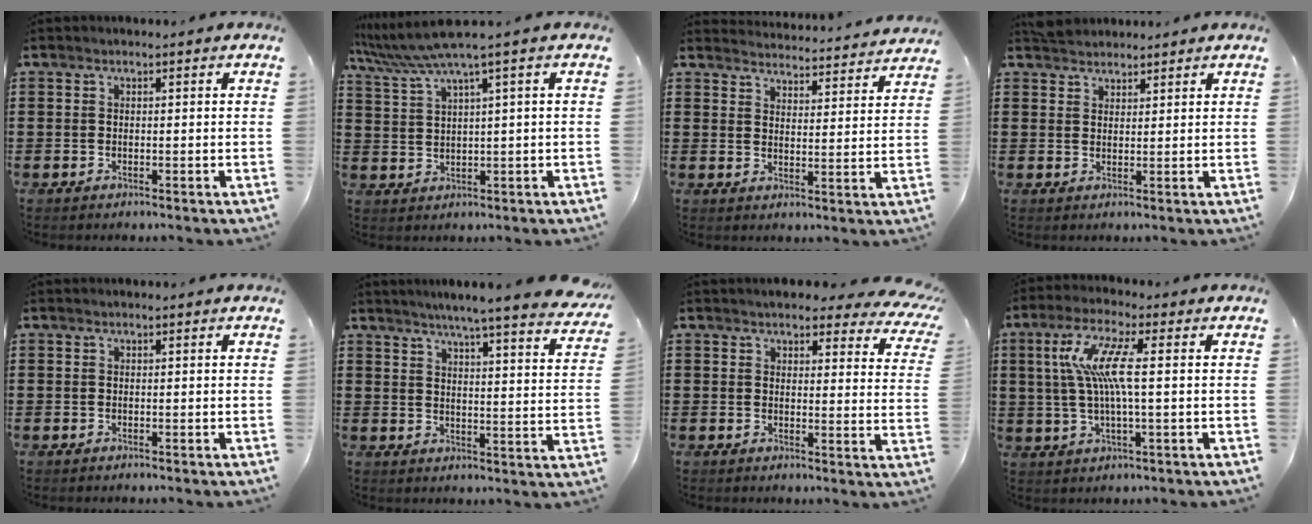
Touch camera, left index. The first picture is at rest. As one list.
[{"total": 4.9, "force": [2.9, -0.3, 4.0], "torque": [-0.094, -0.017, 0.046]}, {"total": 3.8, "force": [3.7, -0.4, -0.5], "torque": [0.002, -0.032, 0.062]}, {"total": 2.3, "force": [2.2, 0.5, -0.3], "torque": [-0.001, 0.003, 0.045]}, {"total": 0.0}, {"total": 5.3, "force": [4.7, -0.6, 2.3], "torque": [-0.056, -0.030, 0.077]}, {"total": 4.2, "force": [3.7, 1.4, 1.2], "torque": [-0.032, -0.011, 0.065]}, {"total": 8.4, "force": [1.2, 1.3, 8.2], "torque": [-0.179, -0.005, 0.009]}]